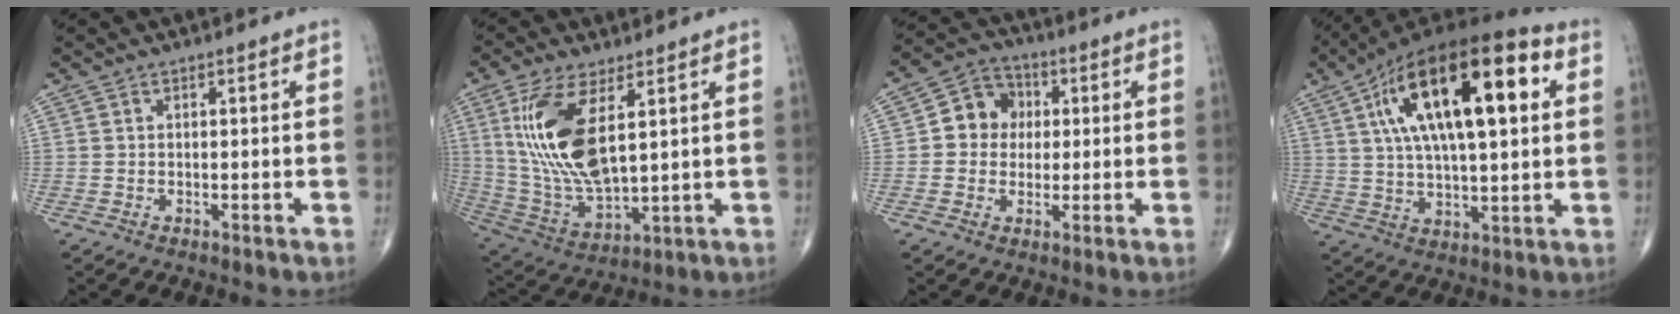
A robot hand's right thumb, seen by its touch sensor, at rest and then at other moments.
{"total": 17.0, "force": [5.0, 7.1, 14.6], "torque": [-0.302, -0.026, 0.111]}
{"total": 8.2, "force": [0.9, 7.3, 3.8], "torque": [-0.029, 0.014, 0.003]}
{"total": 25.1, "force": [7.4, 9.5, 22.0], "torque": [-0.374, 0.017, 0.114]}